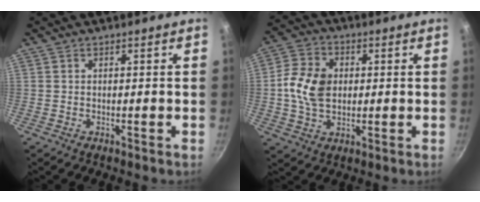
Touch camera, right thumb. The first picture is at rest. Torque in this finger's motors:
{"motor_torque": [0.07, 0.08, 0.03, -0.03, 0.15]}